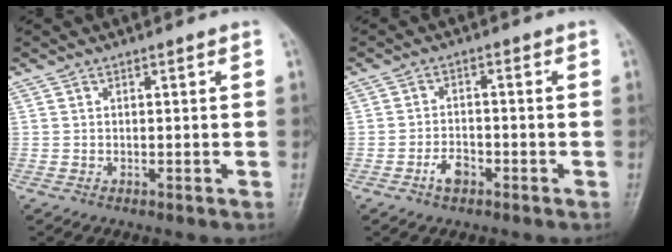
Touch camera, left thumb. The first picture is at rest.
{"total": 3.5, "force": [-1.9, 2.1, 2.0], "torque": [-0.029, 0.015, -0.035]}